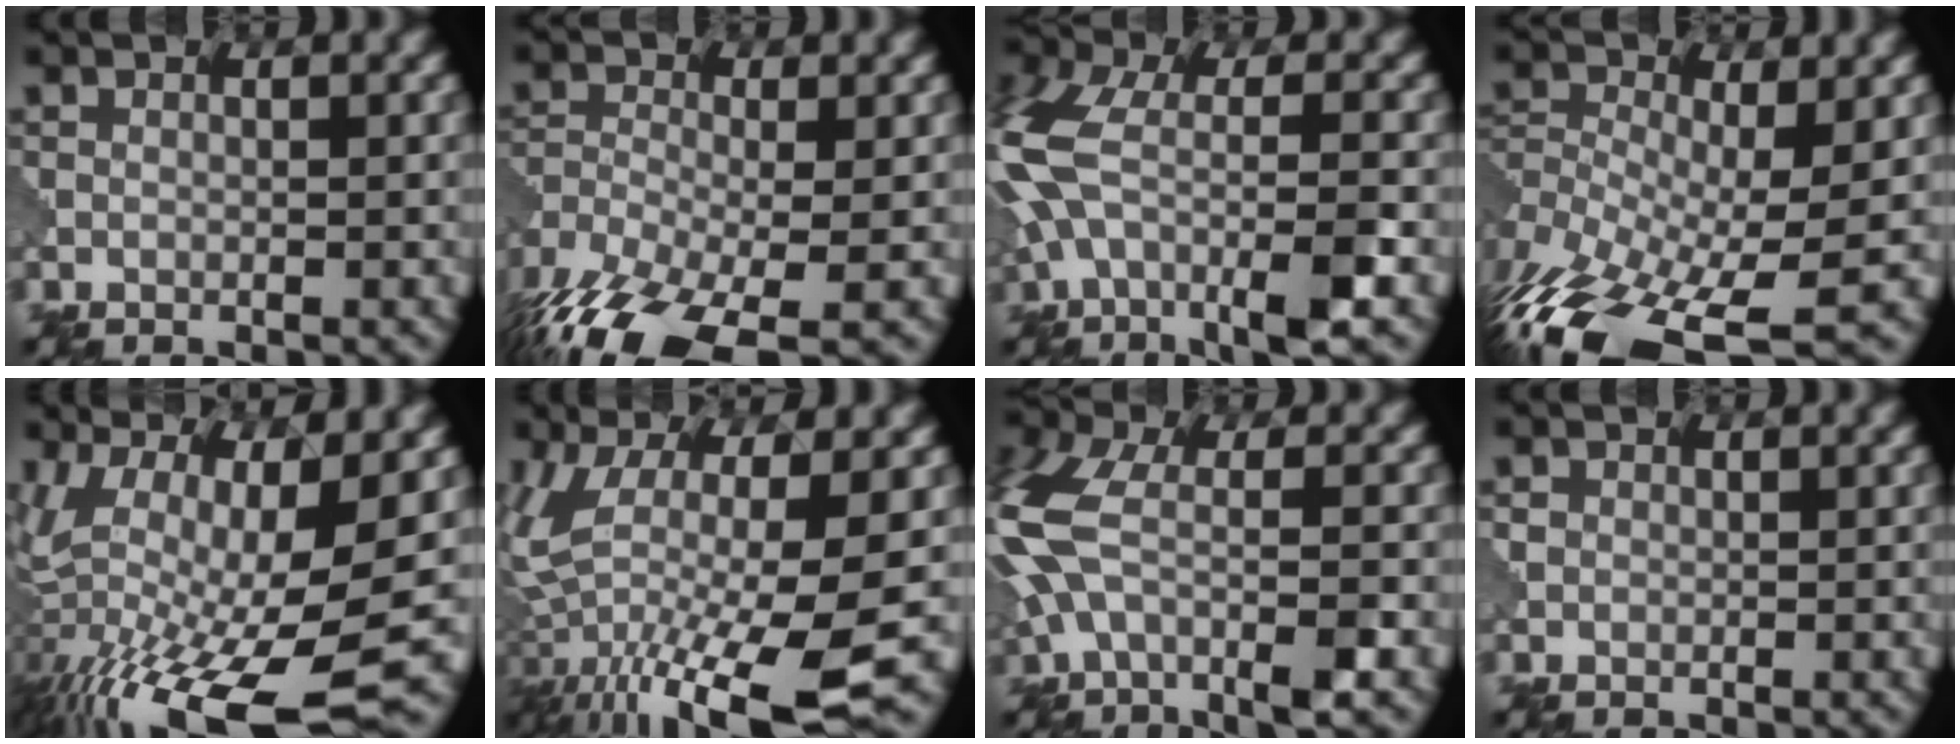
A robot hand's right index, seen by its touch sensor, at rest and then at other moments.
{"total": 11.4, "force": [-7.9, 4.0, 7.2], "torque": [-0.157, -0.024, -0.139]}
{"total": 9.7, "force": [-2.4, 4.0, 8.5], "torque": [-0.184, 0.007, -0.048]}
{"total": 14.1, "force": [-7.4, 6.0, 10.4], "torque": [-0.230, -0.006, -0.108]}
{"total": 15.5, "force": [-4.6, 5.5, 13.7], "torque": [-0.283, -0.011, -0.069]}
{"total": 13.3, "force": [-4.3, 3.9, 12.0], "torque": [-0.266, -0.025, -0.056]}
{"total": 8.0, "force": [-1.4, 3.5, 7.1], "torque": [-0.173, 0.009, -0.038]}
{"total": 1.1, "force": [0.5, 1.0, 0.2], "torque": [0.003, 0.005, -0.006]}